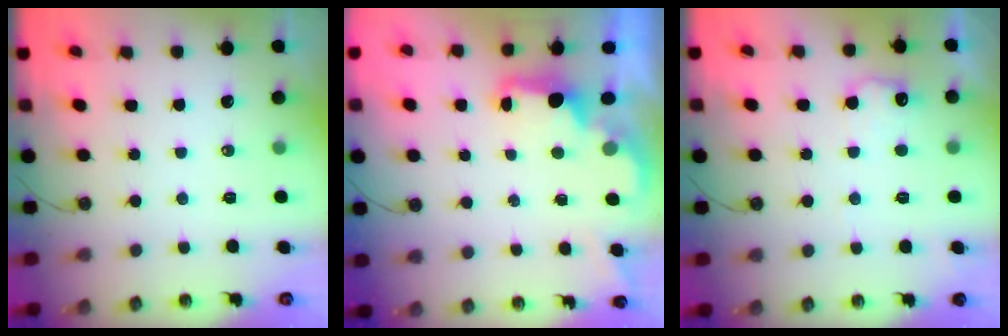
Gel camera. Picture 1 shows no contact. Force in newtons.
{"total": 2.3, "press": 2.2, "slide": 0.8}
{"total": 9.2, "press": 9.2, "slide": 0.5}